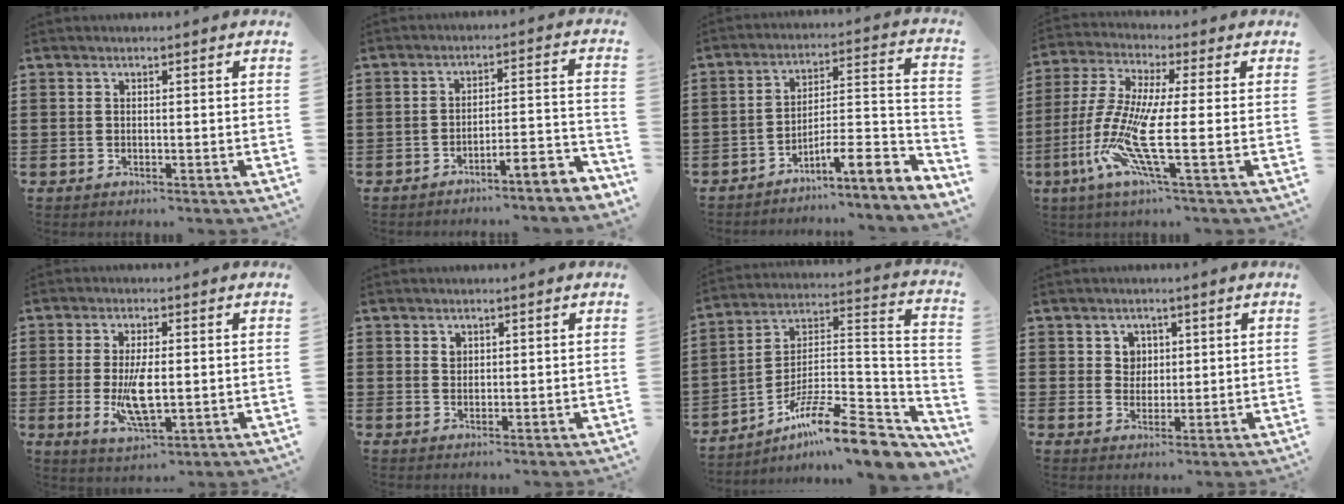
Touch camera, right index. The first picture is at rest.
{"total": 4.6, "force": [-4.2, -0.2, 1.7], "torque": [-0.032, -0.010, -0.087]}
{"total": 7.3, "force": [-5.1, 0.7, 5.1], "torque": [-0.082, -0.017, -0.100]}
{"total": 12.7, "force": [-3.4, 1.9, 12.1], "torque": [-0.278, -0.028, -0.072]}
{"total": 7.6, "force": [-0.5, 3.0, 7.0], "torque": [-0.141, -0.011, -0.015]}
{"total": 1.2, "force": [0.7, 0.9, 0.3], "torque": [-0.008, 0.003, 0.014]}
{"total": 13.3, "force": [-9.8, 2.5, 8.6], "torque": [-0.131, 0.022, -0.179]}
{"total": 3.4, "force": [1.4, 3.1, 0.6], "torque": [-0.020, 0.011, 0.022]}